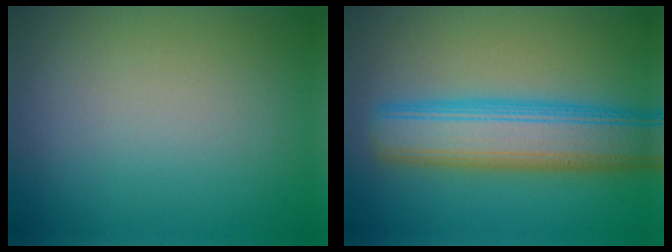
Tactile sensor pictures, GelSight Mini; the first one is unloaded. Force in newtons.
{"total": 8.2, "press": 8.2, "slide": 0.2}